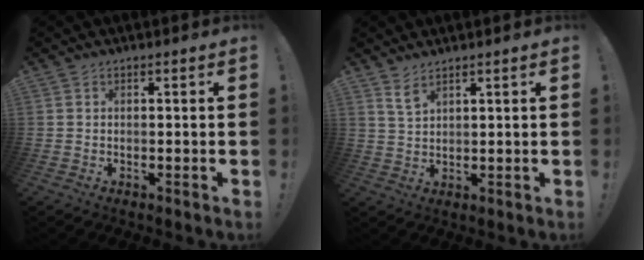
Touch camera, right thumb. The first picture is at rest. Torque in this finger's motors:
{"motor_torque": [0.33, 0.39, 0.30, 0.06, -0.13]}